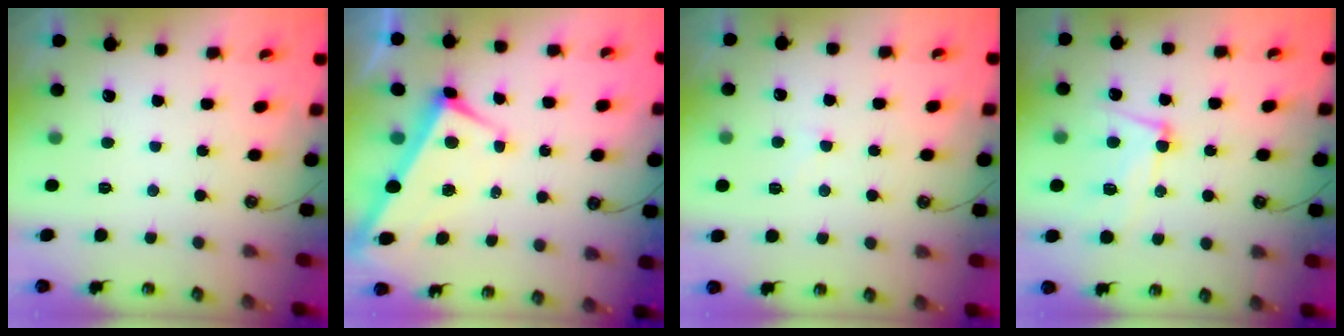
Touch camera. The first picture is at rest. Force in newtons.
{"total": 3.0, "press": 2.9, "slide": 0.9}
{"total": 2.5, "press": 2.5, "slide": 0.4}
{"total": 12.2, "press": 12.1, "slide": 1.8}